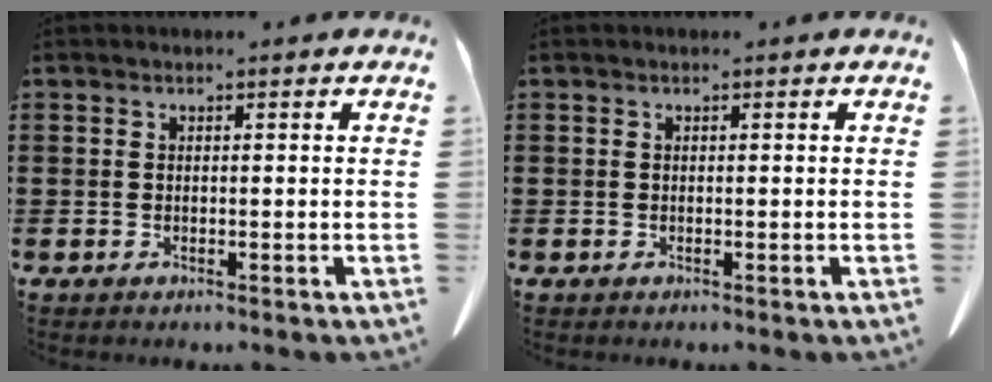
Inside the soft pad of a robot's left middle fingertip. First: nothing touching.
{"total": 0.0}